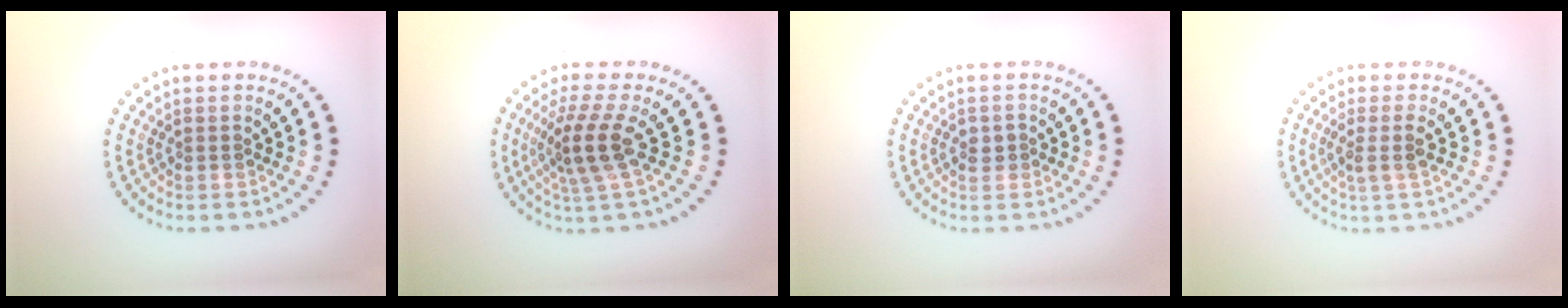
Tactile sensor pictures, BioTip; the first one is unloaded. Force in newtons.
{"total": 3.9, "press": 2.9, "slide": 2.7}
{"total": 1.2, "press": 1.2, "slide": 0.2}
{"total": 1.9, "press": 1.5, "slide": 1.2}